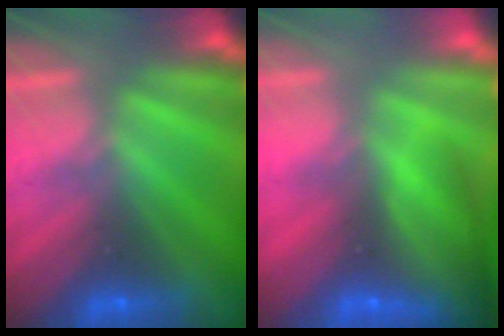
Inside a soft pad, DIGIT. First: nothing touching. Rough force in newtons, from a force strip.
{"total": 10.4}